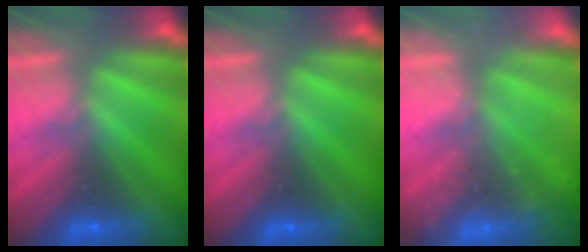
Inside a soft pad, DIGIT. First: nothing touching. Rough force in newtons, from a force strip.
{"total": 0.0}
{"total": 2.4}